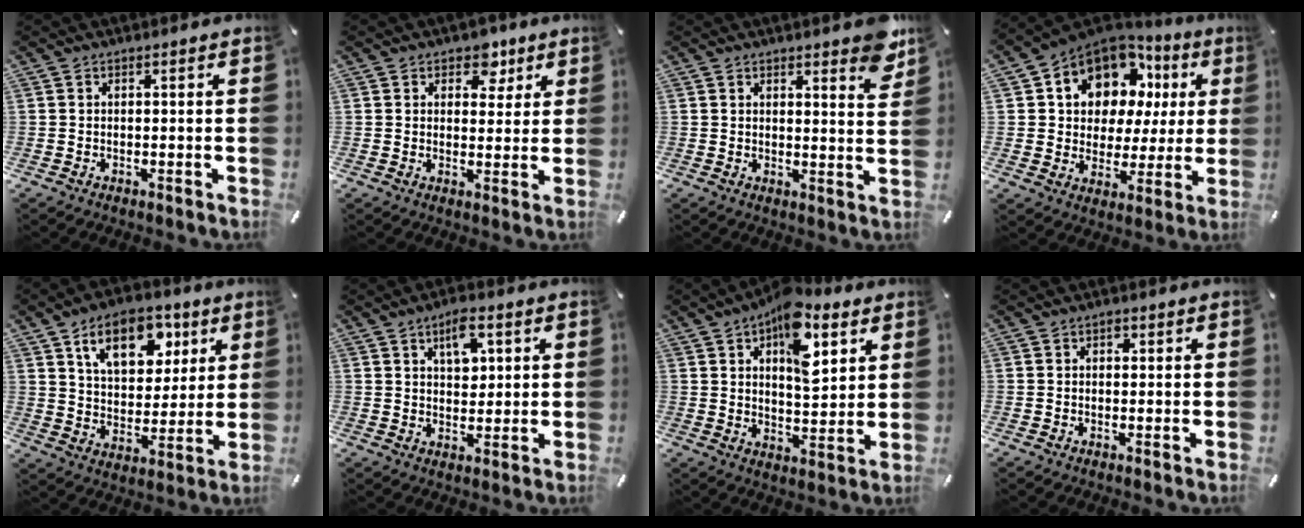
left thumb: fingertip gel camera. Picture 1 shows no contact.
{"total": 6.1, "force": [3.4, 4.5, 2.1], "torque": [-0.002, -0.015, 0.052]}
{"total": 5.7, "force": [4.6, 2.0, 2.8], "torque": [-0.029, -0.030, 0.076]}
{"total": 11.2, "force": [6.2, 8.9, 2.8], "torque": [-0.067, -0.048, 0.120]}
{"total": 15.0, "force": [7.8, 9.6, 8.4], "torque": [-0.131, -0.021, 0.138]}
{"total": 6.7, "force": [3.0, 4.2, 4.4], "torque": [-0.056, -0.004, 0.046]}
{"total": 13.5, "force": [7.0, 7.4, 8.9], "torque": [-0.117, -0.030, 0.115]}
{"total": 1.0, "force": [0.4, 0.9, 0.2], "torque": [0.002, 0.002, 0.004]}